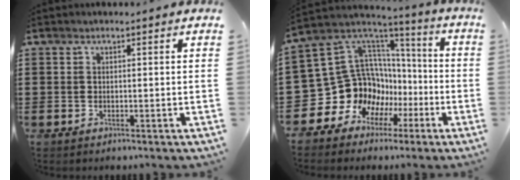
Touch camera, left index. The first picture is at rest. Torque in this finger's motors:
{"motor_torque": [1.42, 0.72, 0.34, 0.04]}